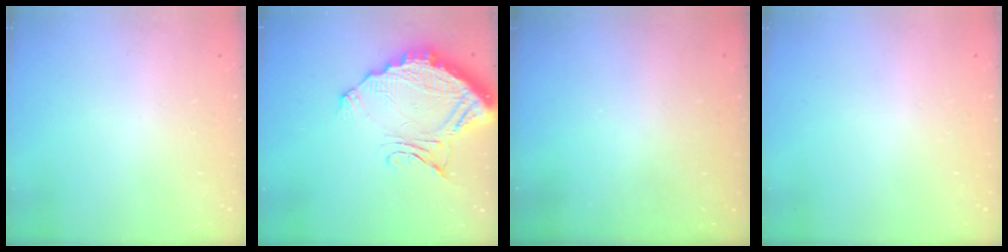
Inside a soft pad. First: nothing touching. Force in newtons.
{"total": 14.6, "press": 14.5, "slide": 1.5}
{"total": 3.0, "press": 3.0, "slide": 0.1}
{"total": 0.0}